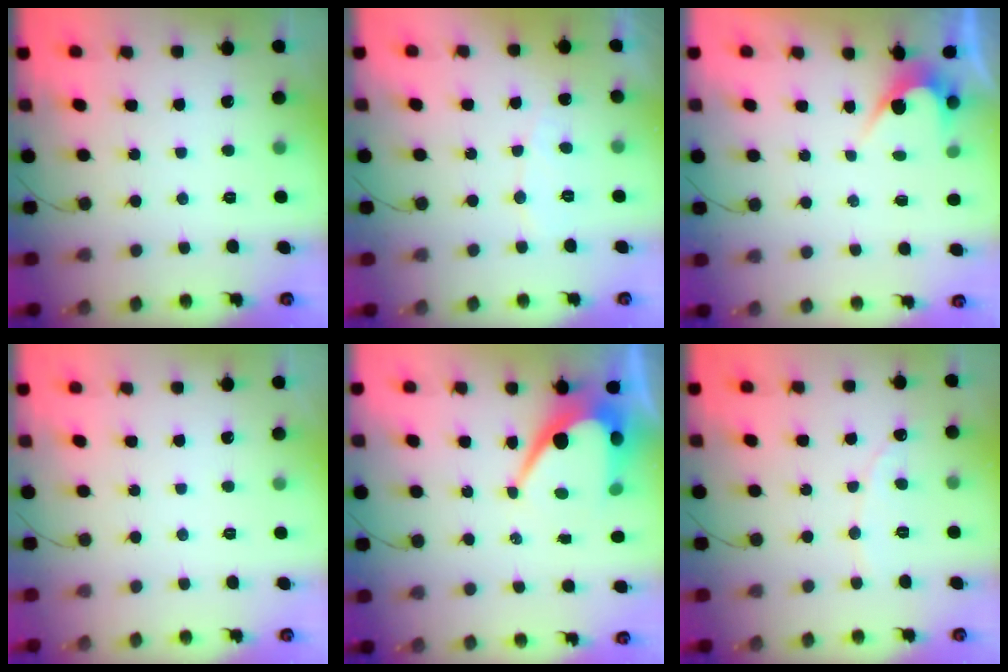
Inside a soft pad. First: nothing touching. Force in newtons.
{"total": 4.9, "press": 4.8, "slide": 0.5}
{"total": 3.1, "press": 3.1, "slide": 0.1}
{"total": 0.0}
{"total": 11.5, "press": 11.4, "slide": 0.8}
{"total": 2.1, "press": 2.1, "slide": 0.1}